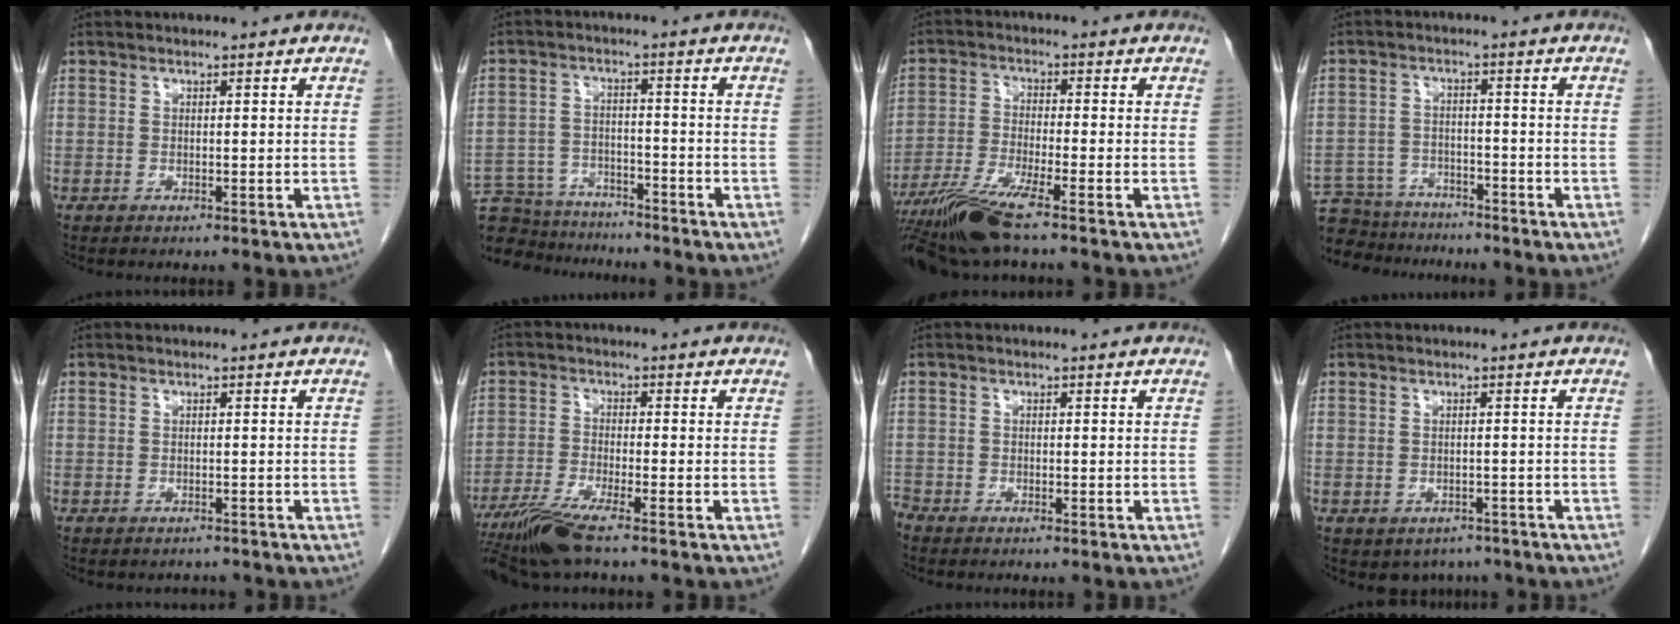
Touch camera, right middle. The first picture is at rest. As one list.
[{"total": 13.3, "force": [-12.2, 4.2, 2.8], "torque": [-0.060, 0.011, -0.183]}, {"total": 8.9, "force": [-6.8, -0.6, 5.7], "torque": [-0.113, -0.028, -0.128]}, {"total": 10.9, "force": [-9.9, 4.0, 1.8], "torque": [-0.040, 0.009, -0.151]}, {"total": 1.4, "force": [-1.3, 0.5, -0.1], "torque": [-0.002, -0.002, -0.019]}, {"total": 7.1, "force": [-5.4, -0.4, 4.5], "torque": [-0.089, -0.024, -0.104]}, {"total": 1.5, "force": [-1.5, 0.2, 0.0], "torque": [-0.004, -0.004, -0.027]}, {"total": 3.7, "force": [-2.7, 2.4, 0.6], "torque": [-0.001, 0.005, -0.033]}]